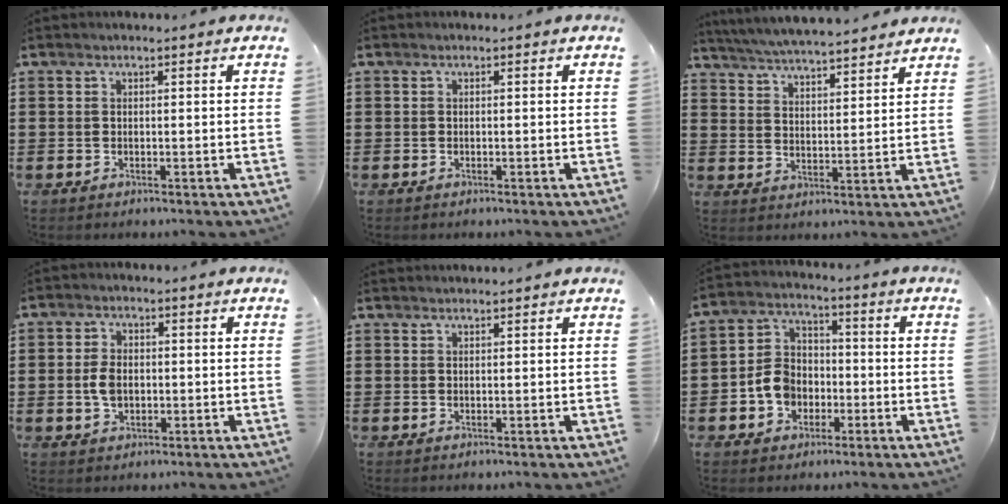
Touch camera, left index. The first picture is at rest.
{"total": 0.0}
{"total": 5.0, "force": [4.9, -0.4, 0.9], "torque": [-0.040, -0.032, 0.085]}
{"total": 3.6, "force": [-0.2, 2.3, 2.7], "torque": [-0.070, 0.001, -0.008]}
{"total": 0.9, "force": [0.8, -0.1, 0.0], "torque": [-0.002, -0.002, 0.017]}
{"total": 6.3, "force": [-2.2, 5.2, 2.9], "torque": [-0.080, 0.012, -0.045]}